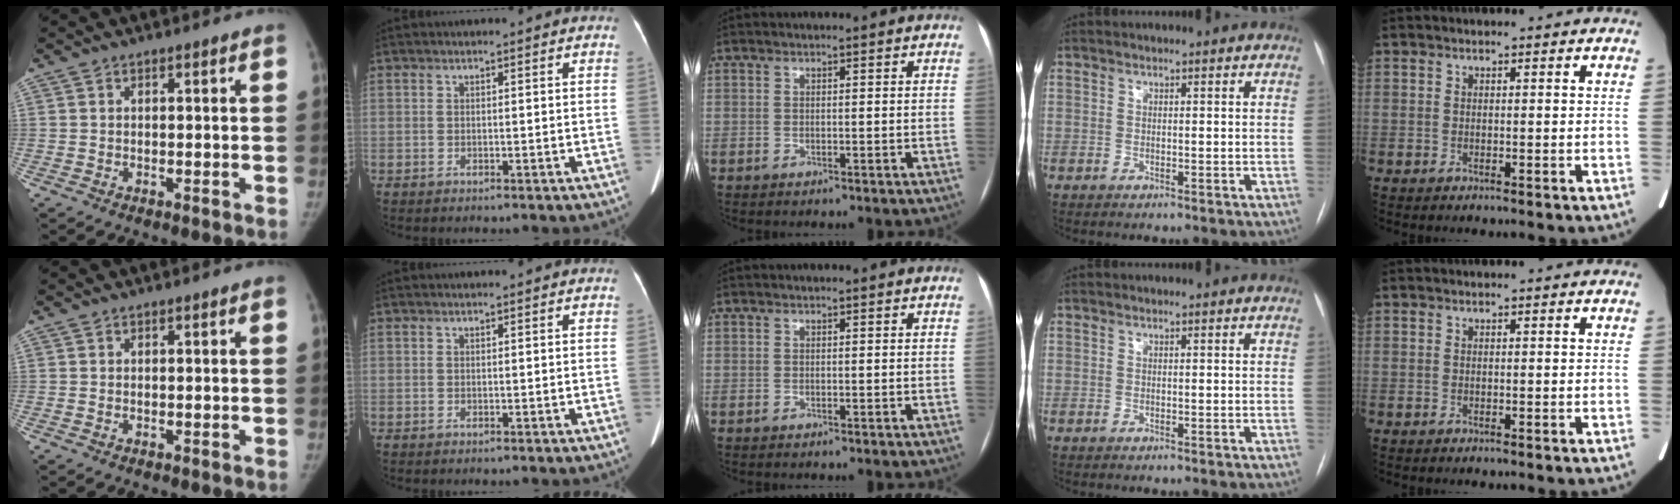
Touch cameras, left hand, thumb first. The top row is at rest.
{}